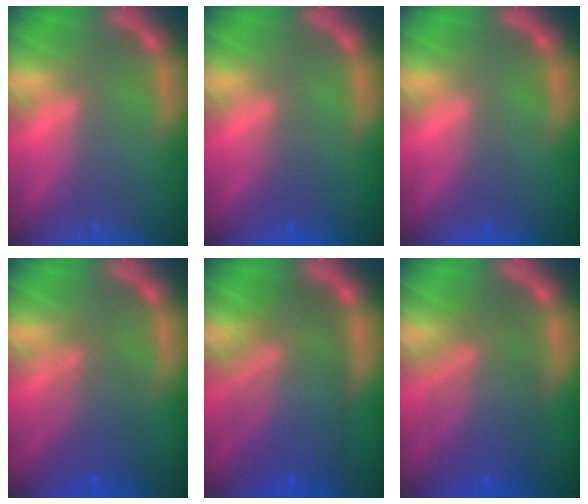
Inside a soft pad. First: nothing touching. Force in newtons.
{"total": 1.4}
{"total": 1.0}
{"total": 4.6}
{"total": 9.6}
{"total": 8.0}